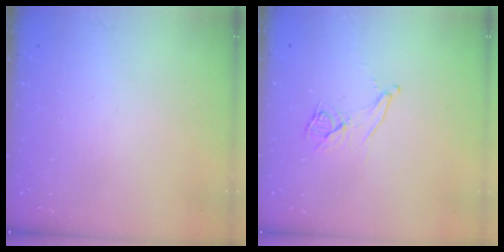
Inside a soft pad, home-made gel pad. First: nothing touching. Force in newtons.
{"total": 8.5, "press": 7.8, "slide": 3.3}